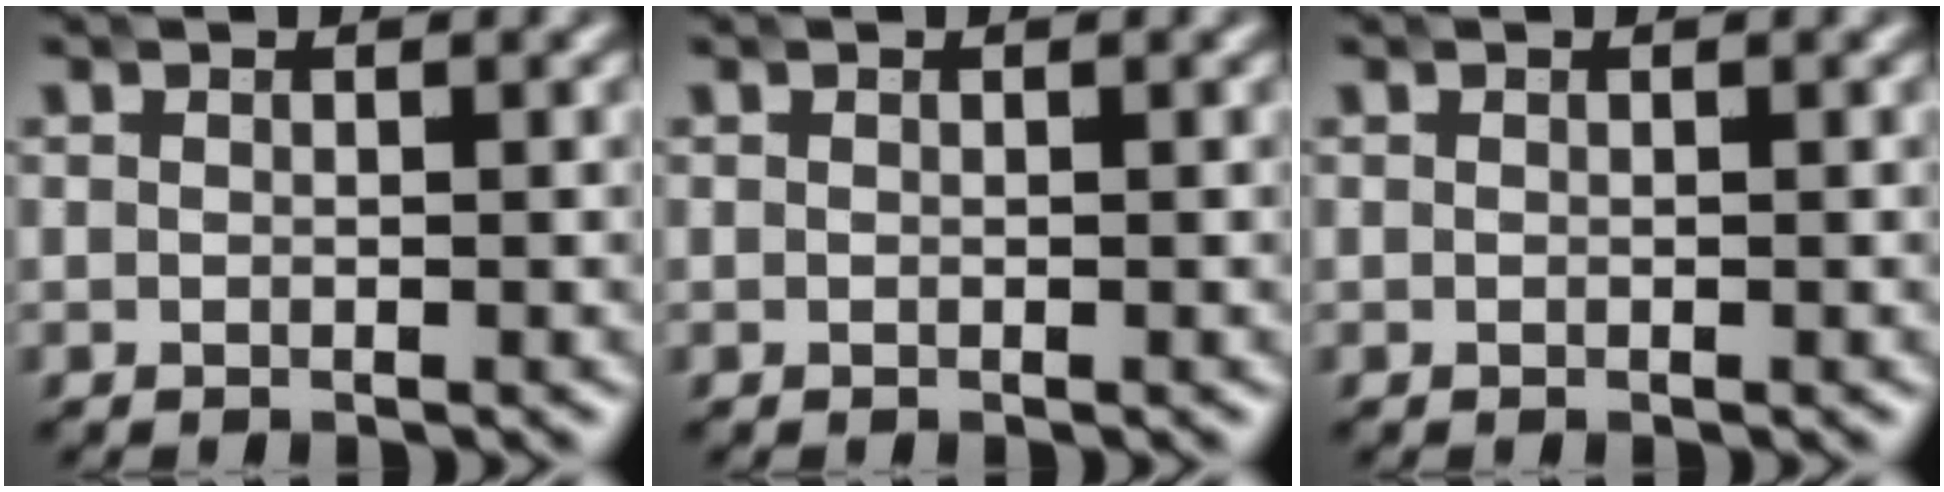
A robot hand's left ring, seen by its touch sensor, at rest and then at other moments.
{"total": 0.0}
{"total": 0.0}